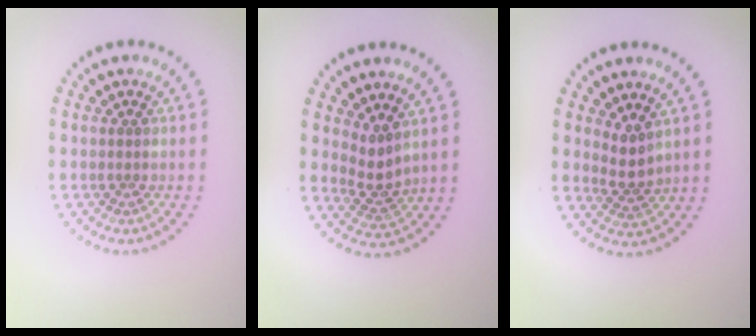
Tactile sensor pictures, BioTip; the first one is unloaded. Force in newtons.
{"total": 2.1, "press": 1.4, "slide": 1.6}
{"total": 2.1, "press": 1.5, "slide": 1.5}